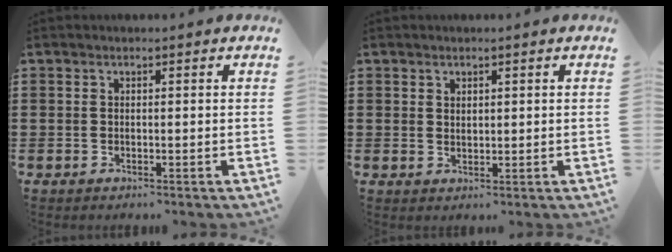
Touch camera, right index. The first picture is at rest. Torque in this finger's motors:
{"motor_torque": [-0.05, 0.72, -0.06, -0.01]}